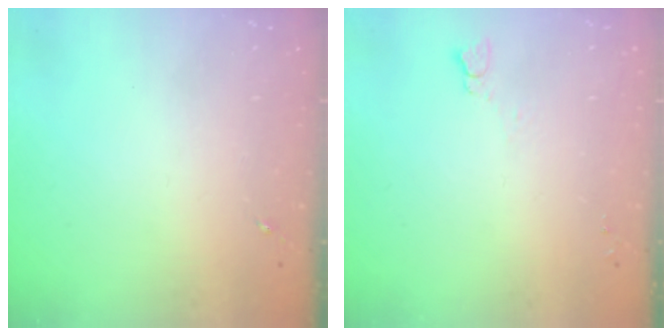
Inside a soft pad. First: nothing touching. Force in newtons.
{"total": 2.7, "press": 2.7, "slide": 0.3}